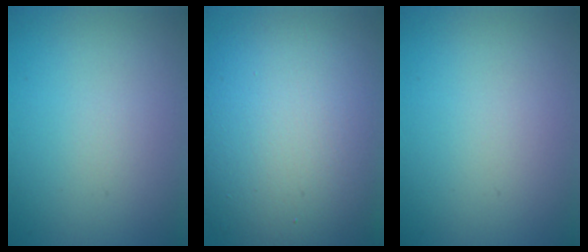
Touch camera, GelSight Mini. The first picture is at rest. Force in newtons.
{"total": 14.3, "press": 14.3, "slide": 0.9}
{"total": 0.0}